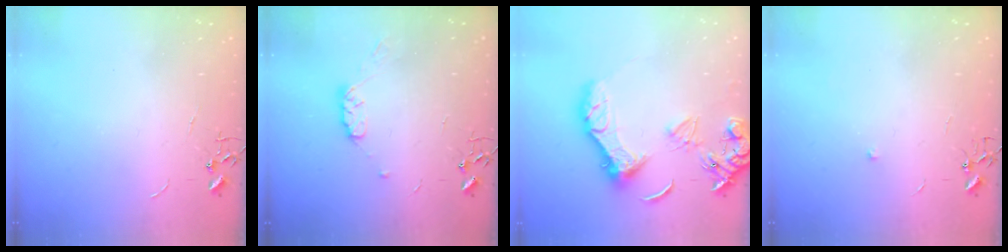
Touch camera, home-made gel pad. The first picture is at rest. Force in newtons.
{"total": 7.1, "press": 7.0, "slide": 1.1}
{"total": 14.9, "press": 14.8, "slide": 1.9}
{"total": 4.7, "press": 4.6, "slide": 0.7}